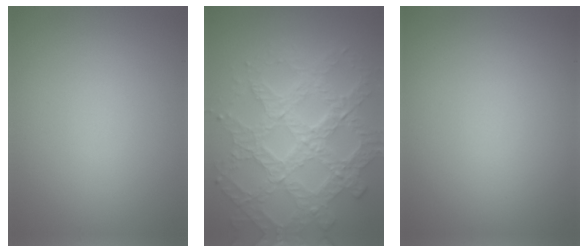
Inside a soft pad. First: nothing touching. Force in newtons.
{"total": 6.2, "press": 5.6, "slide": 2.6}
{"total": 0.0}